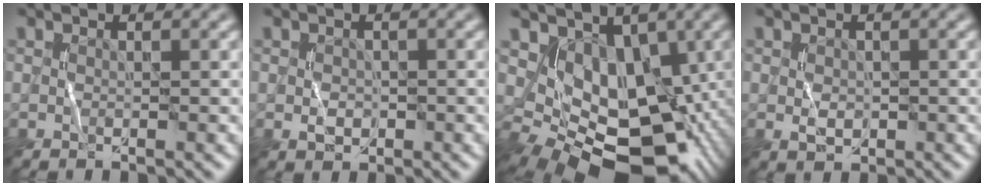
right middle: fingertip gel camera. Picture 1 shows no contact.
{"total": 1.0, "force": [-0.2, 0.9, 0.3], "torque": [-0.006, 0.003, -0.003]}
{"total": 11.6, "force": [-0.3, 8.4, 8.0], "torque": [-0.089, -0.019, 0.012]}
{"total": 1.1, "force": [0.0, 1.0, 0.5], "torque": [-0.012, 0.001, 0.002]}